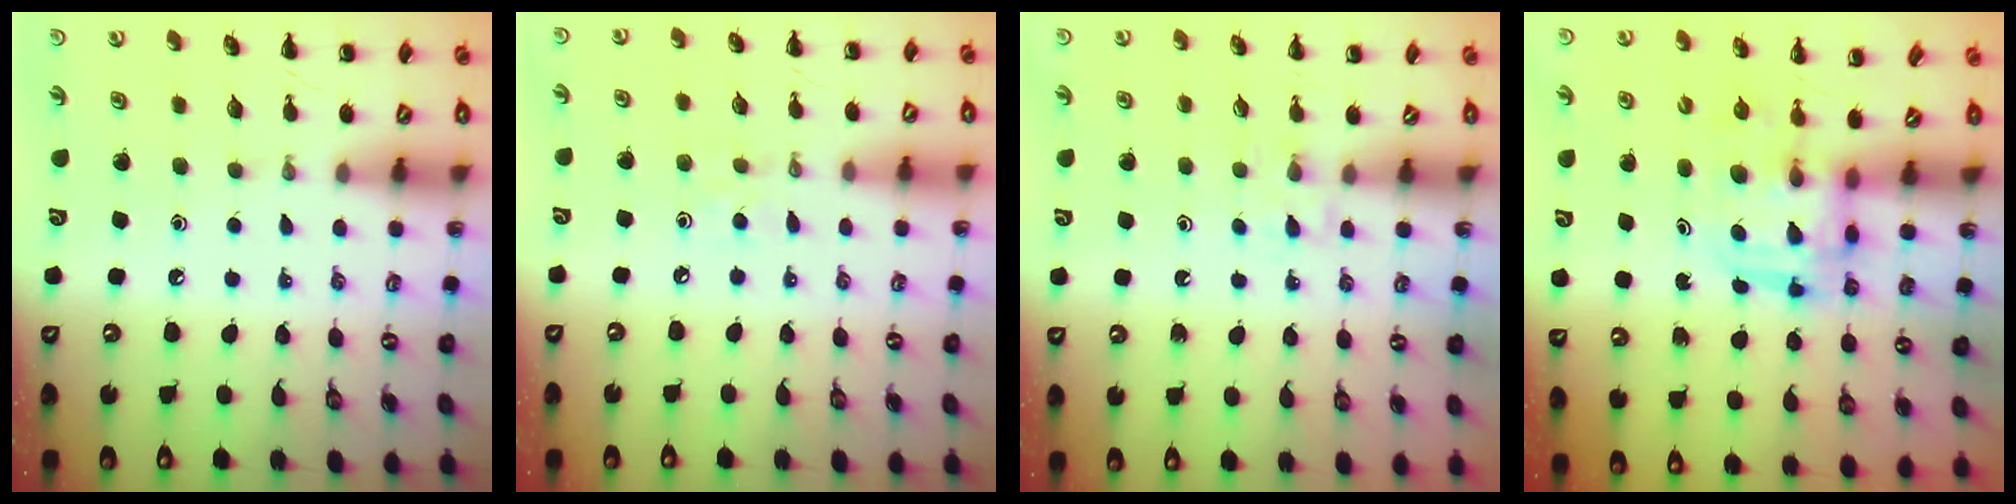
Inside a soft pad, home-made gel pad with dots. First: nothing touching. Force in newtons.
{"total": 4.7, "press": 4.3, "slide": 1.7}
{"total": 3.2, "press": 3.0, "slide": 1.1}
{"total": 3.0, "press": 3.0, "slide": 0.3}